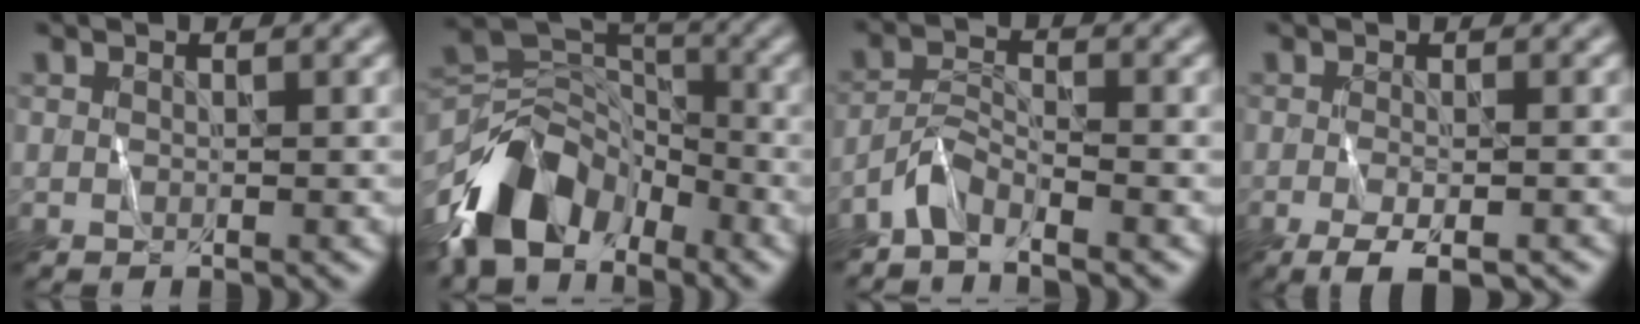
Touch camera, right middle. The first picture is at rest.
{"total": 8.5, "force": [-5.6, 5.1, 3.8], "torque": [-0.064, 0.005, -0.120]}
{"total": 2.6, "force": [-2.4, 0.4, 1.0], "torque": [-0.022, 0.008, -0.053]}
{"total": 2.7, "force": [-1.7, 0.6, 2.1], "torque": [-0.040, -0.005, -0.030]}